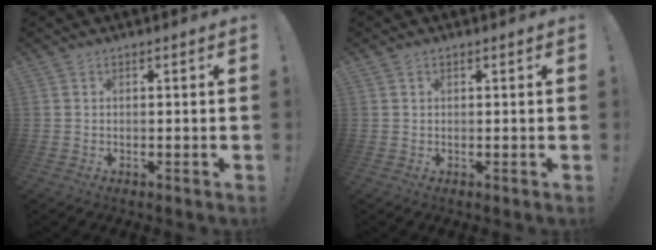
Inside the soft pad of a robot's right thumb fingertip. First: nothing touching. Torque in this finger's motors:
{"motor_torque": [-0.15, -0.30, -0.11, -0.25, 0.09]}